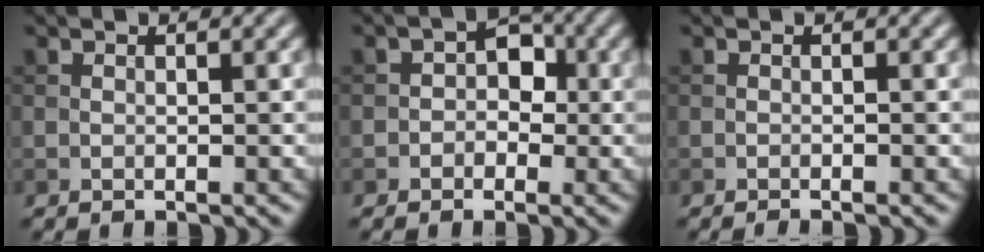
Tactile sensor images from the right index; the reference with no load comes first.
{"total": 2.7, "force": [-0.4, 2.2, 1.5], "torque": [0.000, 0.006, -0.017]}
{"total": 0.7, "force": [-0.5, 0.1, 0.4], "torque": [-0.005, 0.000, -0.010]}